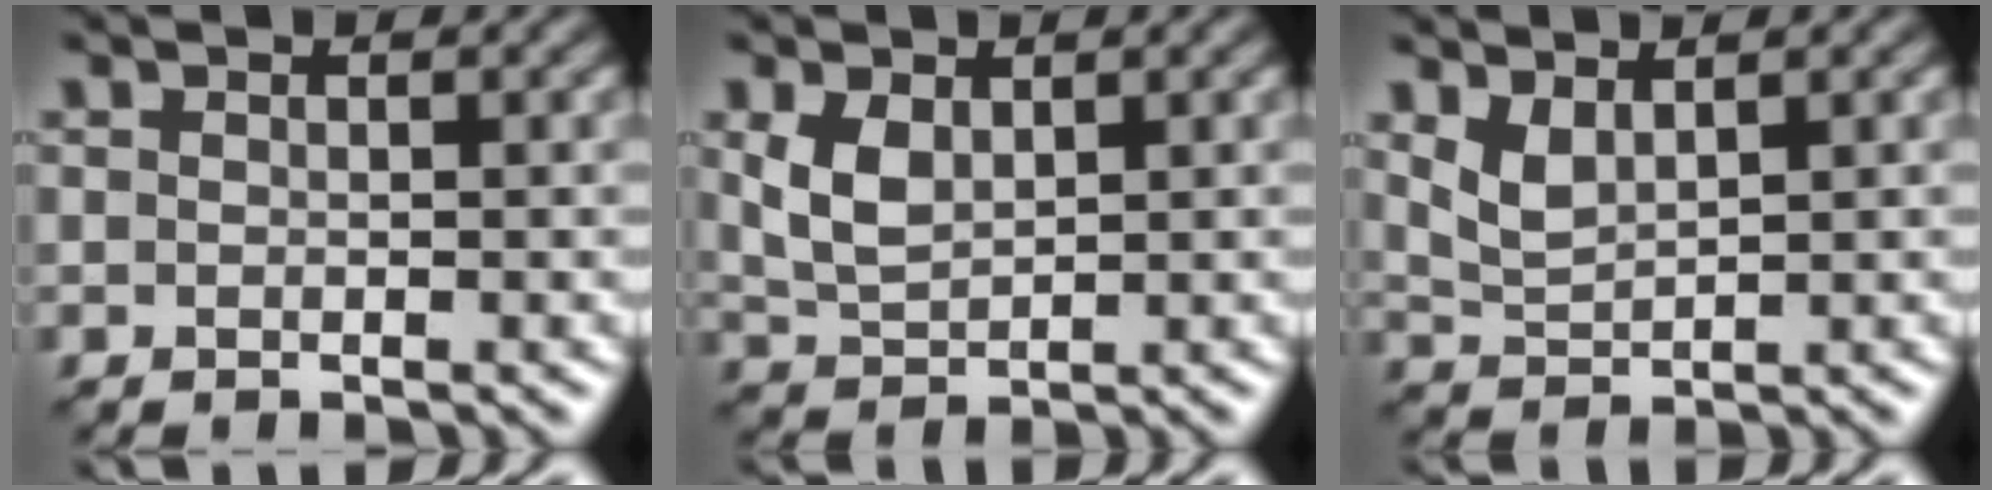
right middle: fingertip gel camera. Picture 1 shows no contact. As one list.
[{"total": 2.9, "force": [1.1, 1.7, 2.0], "torque": [-0.049, -0.002, 0.030]}, {"total": 2.3, "force": [1.5, 0.9, 1.4], "torque": [-0.037, -0.007, 0.036]}]